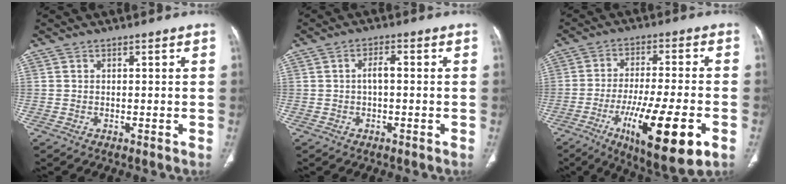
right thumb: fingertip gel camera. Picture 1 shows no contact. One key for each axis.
{"total": 2.4, "fx": -0.1, "fy": 1.0, "fz": 2.2, "tx": -0.042, "ty": 0.011, "tz": -0.003}
{"total": 18.2, "fx": -7.0, "fy": 4.4, "fz": 16.2, "tx": -0.278, "ty": 0.004, "tz": -0.102}